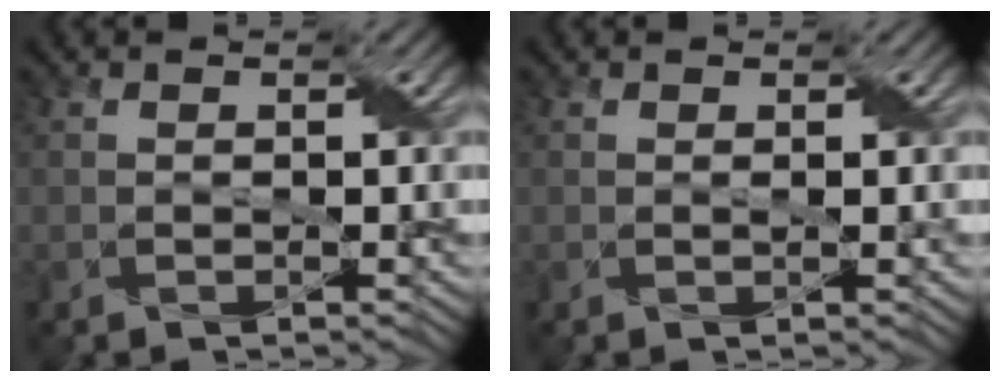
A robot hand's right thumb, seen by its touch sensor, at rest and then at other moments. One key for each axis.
{"total": 0.6, "fx": 0.3, "fy": 0.0, "fz": 0.5, "tx": -0.009, "ty": 0.001, "tz": 0.003}